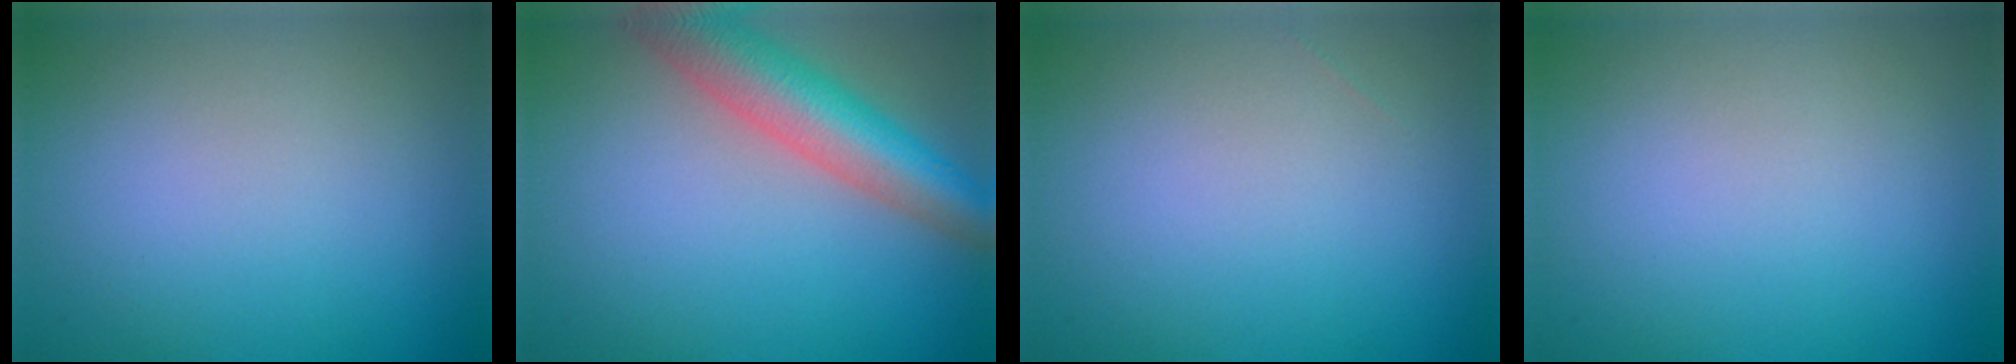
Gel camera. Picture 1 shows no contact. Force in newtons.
{"total": 7.4, "press": 7.4, "slide": 0.5}
{"total": 0.0}
{"total": 0.0}